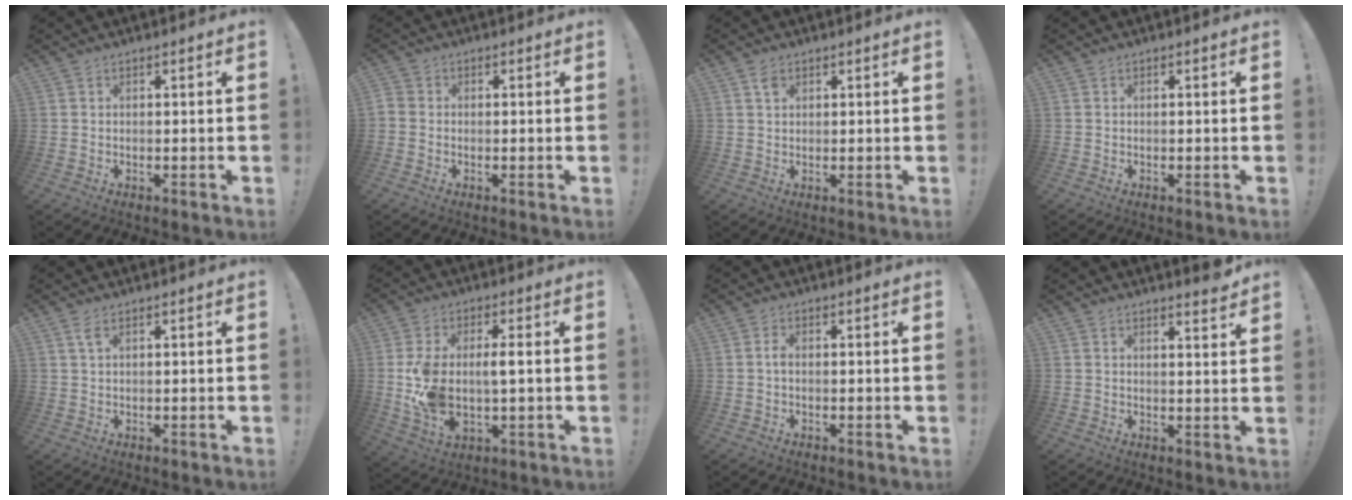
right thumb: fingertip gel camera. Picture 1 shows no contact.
{"total": 1.4, "force": [-0.9, 0.8, 0.6], "torque": [-0.012, 0.006, -0.015]}
{"total": 1.8, "force": [1.1, 1.2, 0.9], "torque": [-0.011, -0.003, 0.019]}
{"total": 0.0}
{"total": 2.0, "force": [0.9, 0.5, 1.7], "torque": [-0.036, 0.001, 0.015]}
{"total": 10.2, "force": [0.0, 5.1, 8.8], "torque": [-0.175, -0.005, -0.001]}
{"total": 1.5, "force": [-0.5, 0.8, 1.1], "torque": [-0.029, 0.010, -0.009]}
{"total": 3.3, "force": [2.9, -0.3, 1.6], "torque": [-0.008, -0.028, 0.044]}